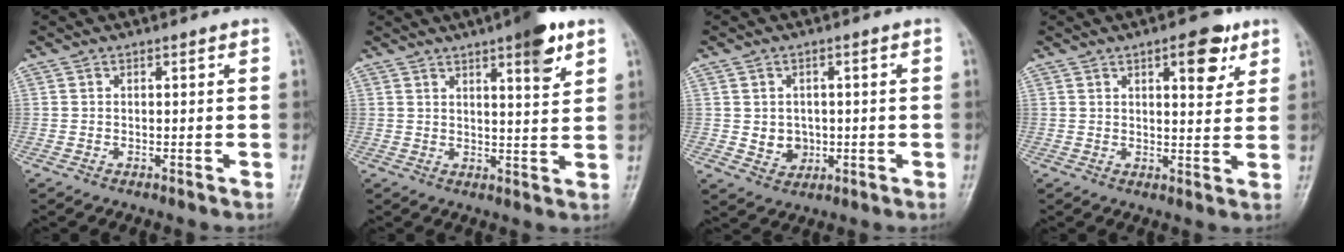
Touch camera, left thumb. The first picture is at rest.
{"total": 8.3, "force": [4.8, 1.8, 6.6], "torque": [-0.082, -0.022, 0.064]}
{"total": 4.6, "force": [-0.2, 4.0, 2.2], "torque": [-0.015, 0.001, 0.005]}
{"total": 7.5, "force": [3.8, 3.1, 5.6], "torque": [-0.053, -0.016, 0.046]}